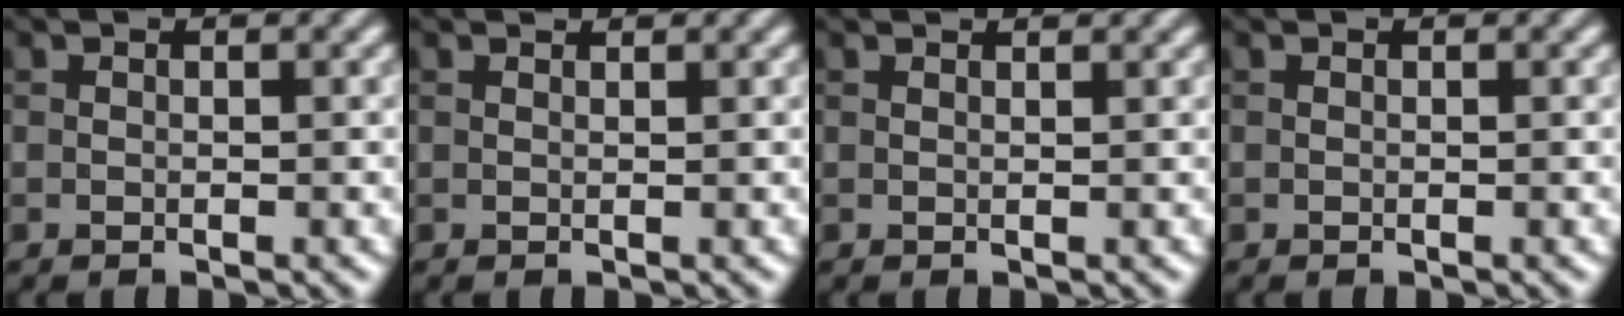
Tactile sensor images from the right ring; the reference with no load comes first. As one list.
[{"total": 0.7, "force": [0.7, 0.0, 0.1], "torque": [-0.005, -0.004, 0.009]}, {"total": 1.6, "force": [1.5, 0.3, 0.5], "torque": [-0.010, -0.002, 0.012]}, {"total": 0.0}]